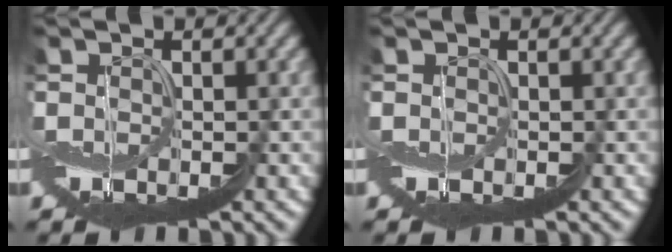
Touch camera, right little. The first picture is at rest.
{"total": 0.0}